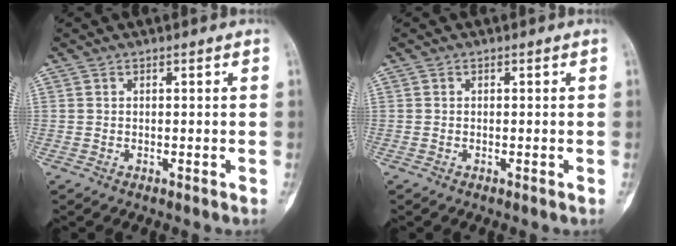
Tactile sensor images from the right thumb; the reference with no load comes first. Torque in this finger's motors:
{"motor_torque": [-0.35, -0.44, -0.06, 0.17, -0.10]}